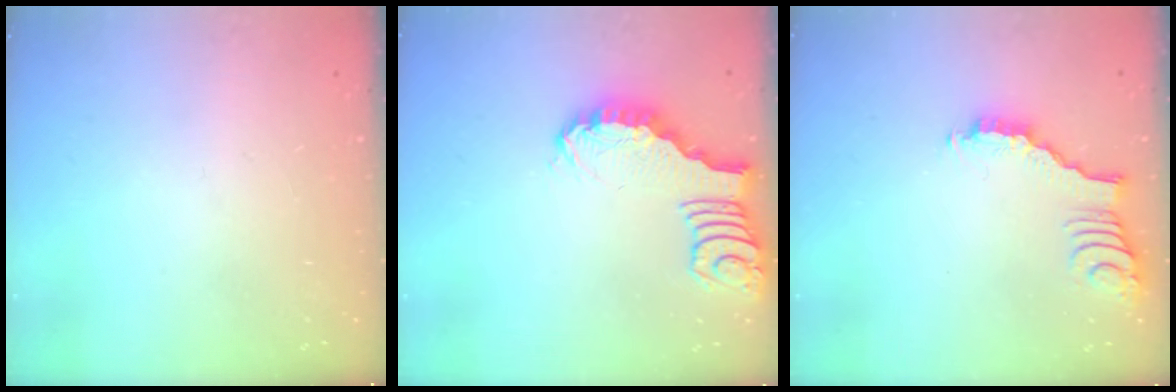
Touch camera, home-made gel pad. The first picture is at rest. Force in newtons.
{"total": 2.5, "press": 2.5, "slide": 0.2}
{"total": 3.0, "press": 2.9, "slide": 0.4}